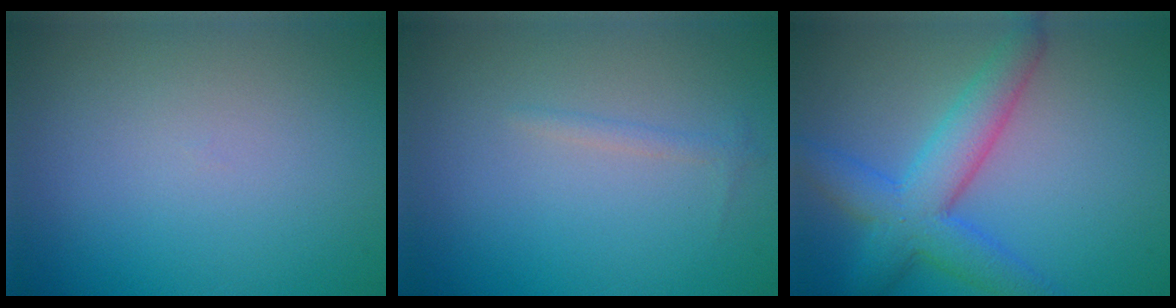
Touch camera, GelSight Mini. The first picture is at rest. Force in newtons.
{"total": 0.8, "press": 0.8, "slide": 0.0}
{"total": 5.9, "press": 5.9, "slide": 0.2}